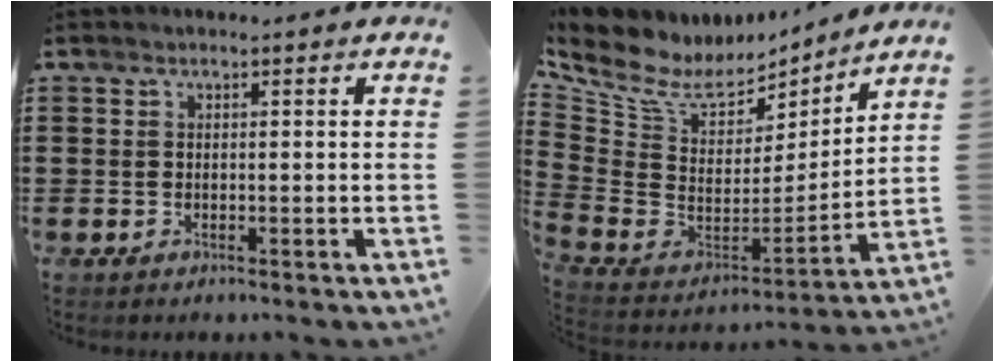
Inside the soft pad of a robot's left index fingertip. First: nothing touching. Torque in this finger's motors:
{"motor_torque": [1.15, -0.99, 0.23, 0.09]}